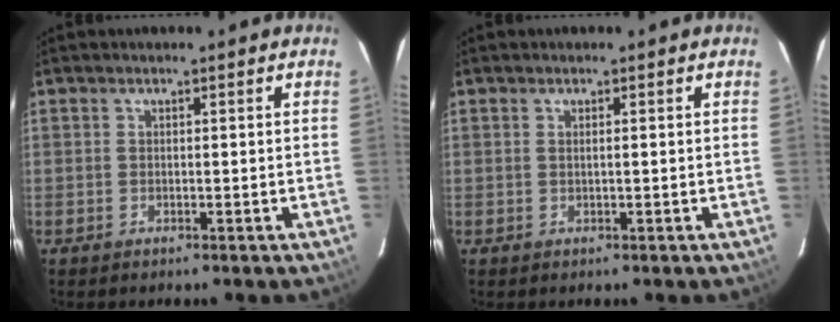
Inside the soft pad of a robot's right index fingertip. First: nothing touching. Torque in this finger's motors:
{"motor_torque": [-0.06, -0.02, -0.08, 0.00]}